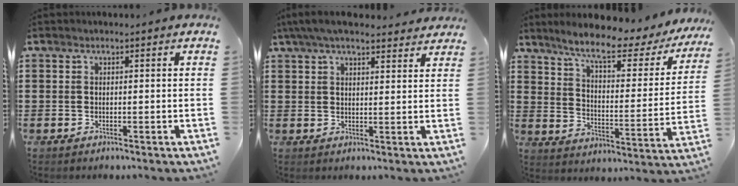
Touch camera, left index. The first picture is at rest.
{"total": 5.4, "force": [4.5, 1.1, 2.7], "torque": [-0.064, -0.007, 0.084]}
{"total": 8.9, "force": [6.8, 1.2, 5.6], "torque": [-0.119, -0.038, 0.107]}